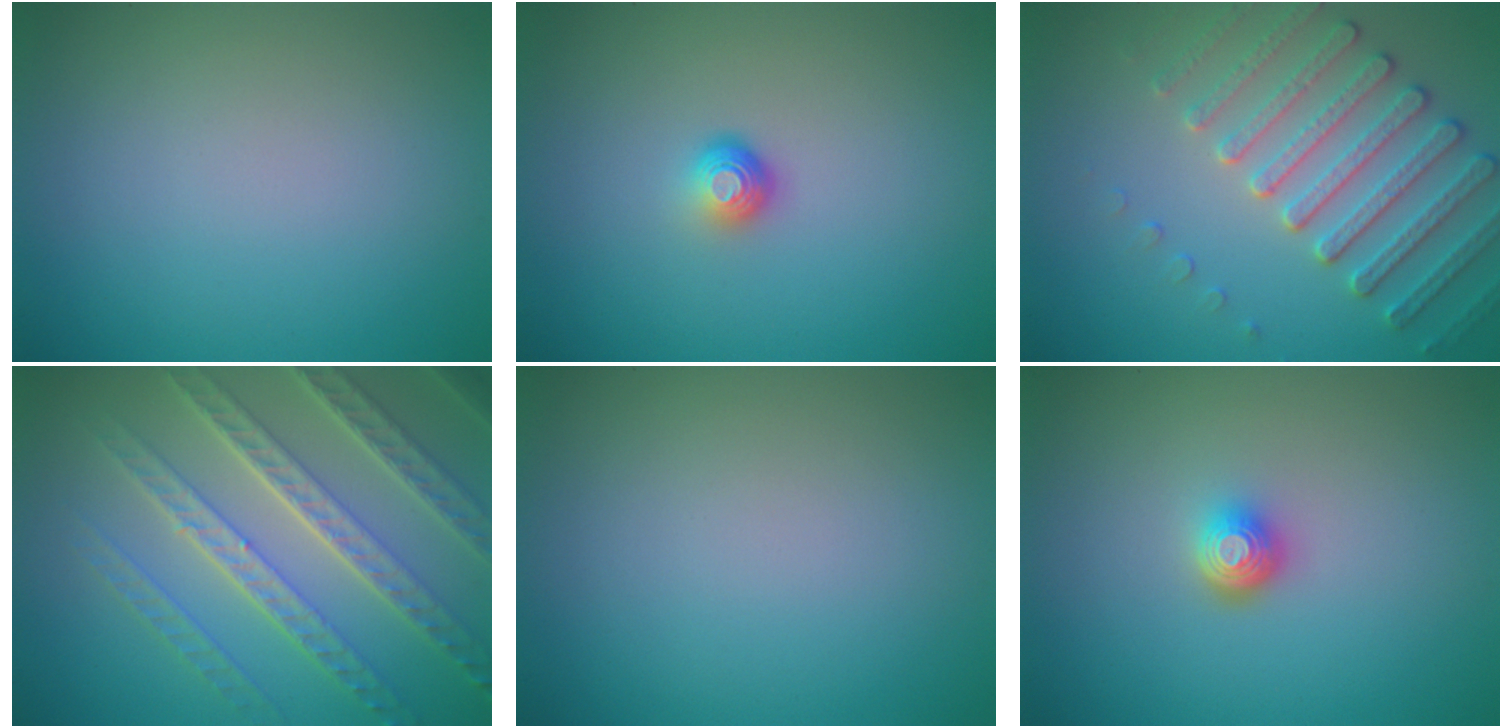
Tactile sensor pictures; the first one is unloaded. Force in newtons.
{"total": 1.6, "press": 1.0, "slide": 1.3}
{"total": 4.6, "press": 4.5, "slide": 0.7}
{"total": 7.6, "press": 5.5, "slide": 5.2}
{"total": 0.0}
{"total": 1.9, "press": 1.4, "slide": 1.2}